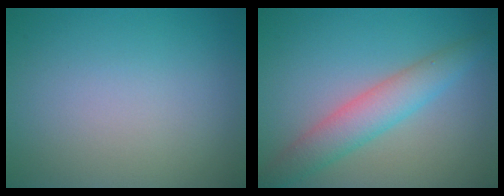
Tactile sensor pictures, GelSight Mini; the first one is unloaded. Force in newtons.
{"total": 4.2, "press": 4.2, "slide": 0.2}